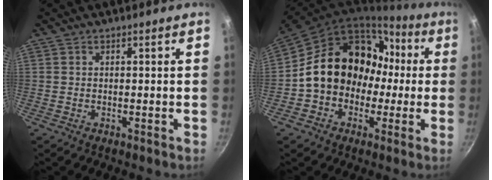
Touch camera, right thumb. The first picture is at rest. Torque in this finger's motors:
{"motor_torque": [0.92, 4.09, 1.42, -0.80, 0.17]}